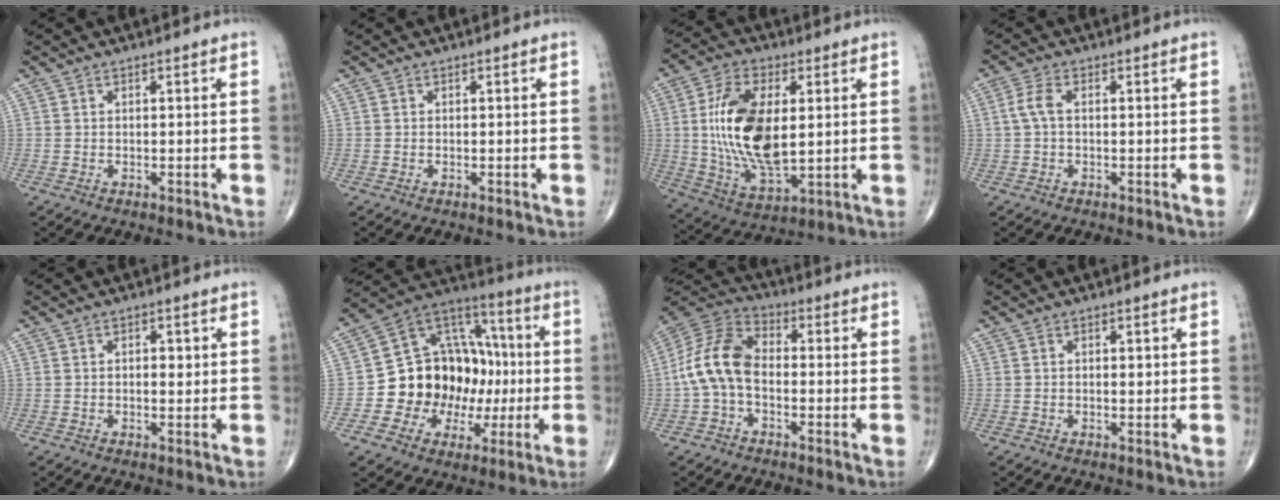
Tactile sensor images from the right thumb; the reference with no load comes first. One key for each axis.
{"total": 0.0}
{"total": 18.2, "fx": 2.0, "fy": 9.1, "fz": 15.7, "tx": -0.295, "ty": -0.015, "tz": 0.043}
{"total": 3.2, "fx": 0.1, "fy": 1.6, "fz": 2.8, "tx": -0.070, "ty": 0.007, "tz": -0.002}
{"total": 2.2, "fx": 0.3, "fy": 1.2, "fz": 1.8, "tx": -0.022, "ty": 0.002, "tz": 0.001}
{"total": 20.5, "fx": -2.0, "fy": 16.2, "fz": 12.5, "tx": -0.140, "ty": 0.044, "tz": -0.025}
{"total": 11.6, "fx": -1.4, "fy": 7.3, "fz": 8.9, "tx": -0.177, "ty": 0.035, "tz": -0.040}
{"total": 1.4, "fx": 0.2, "fy": 0.7, "fz": 1.2, "tx": -0.018, "ty": 0.000, "tz": 0.002}